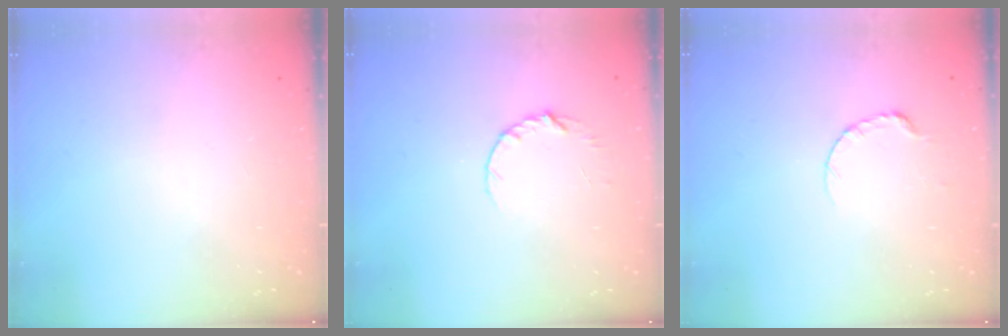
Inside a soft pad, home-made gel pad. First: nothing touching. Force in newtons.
{"total": 4.8, "press": 4.8, "slide": 0.5}
{"total": 3.9, "press": 3.8, "slide": 0.5}